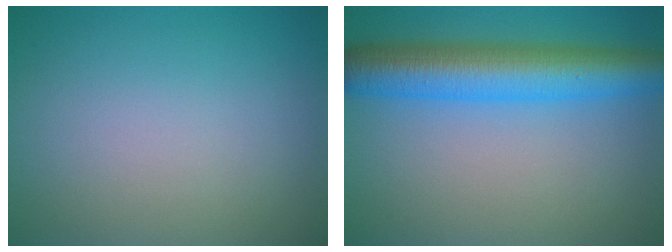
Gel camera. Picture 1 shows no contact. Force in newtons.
{"total": 7.8, "press": 7.8, "slide": 0.1}